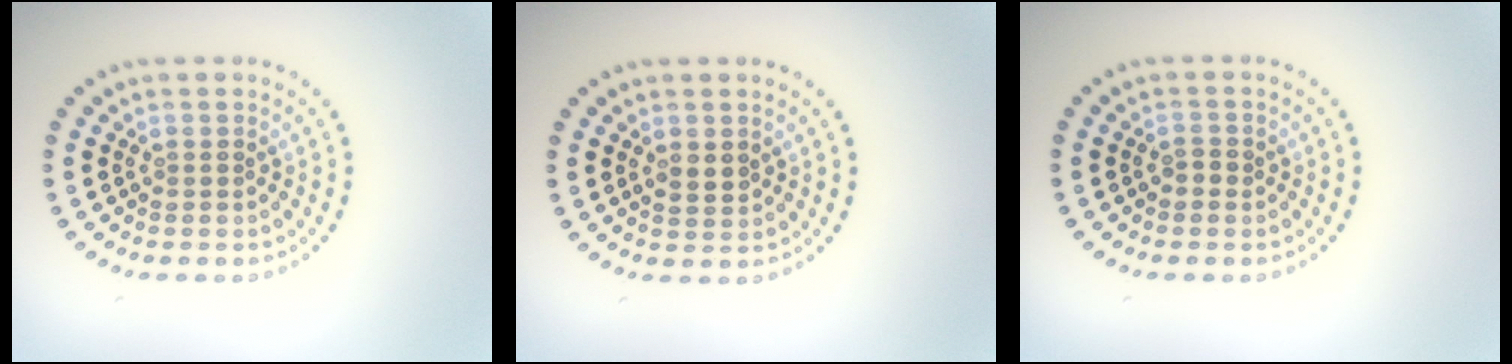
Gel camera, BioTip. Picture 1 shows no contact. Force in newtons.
{"total": 1.5, "press": 1.4, "slide": 0.5}
{"total": 1.0, "press": 0.9, "slide": 0.3}